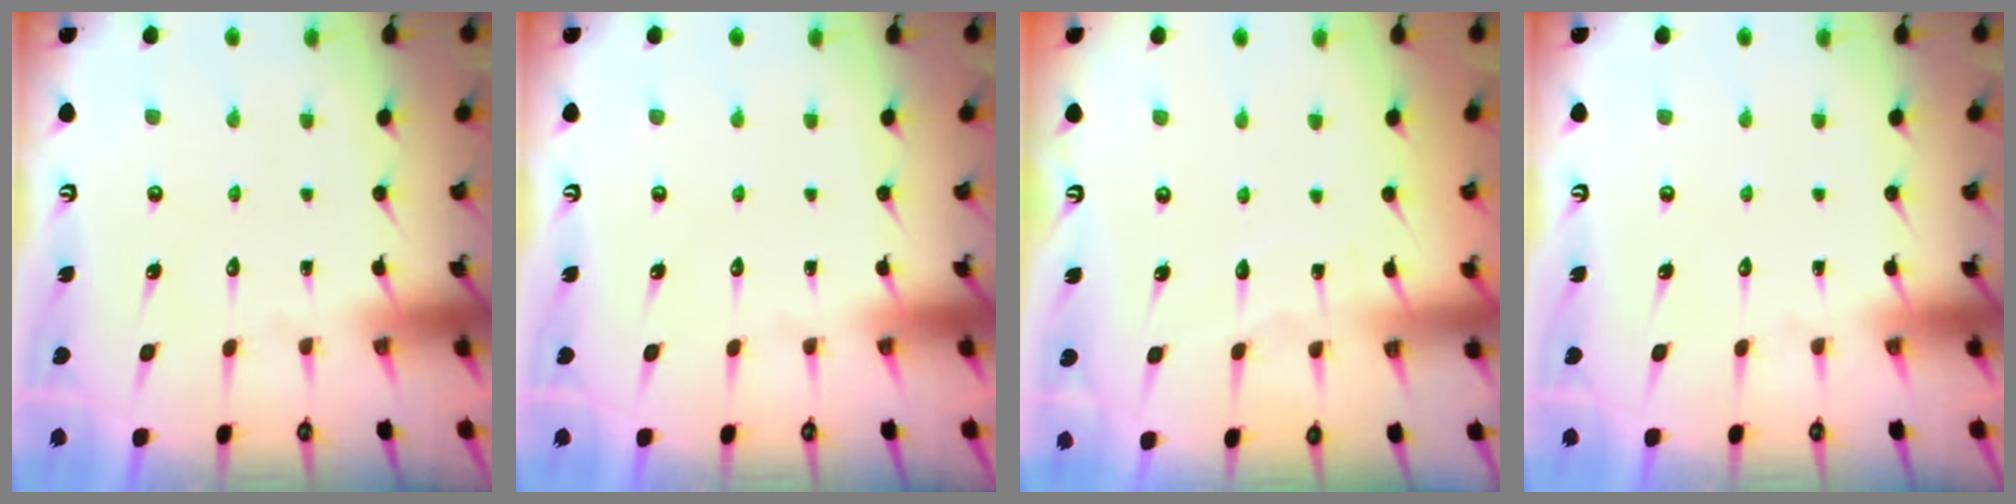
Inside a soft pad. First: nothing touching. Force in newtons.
{"total": 0.0}
{"total": 3.9, "press": 3.8, "slide": 0.5}
{"total": 0.0}